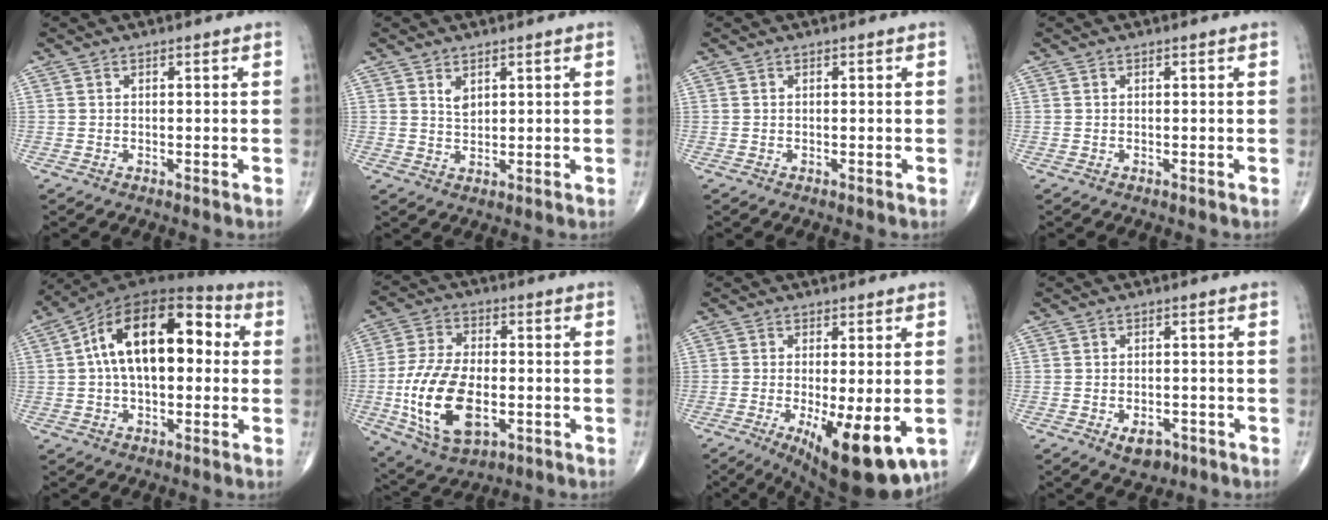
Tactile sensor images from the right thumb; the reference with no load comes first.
{"total": 2.3, "force": [1.3, 1.3, 1.4], "torque": [-0.019, -0.010, 0.028]}
{"total": 0.0}
{"total": 0.0}
{"total": 19.3, "force": [2.6, 10.5, 16.0], "torque": [-0.247, 0.041, 0.029]}
{"total": 17.2, "force": [-3.7, 9.5, 13.9], "torque": [-0.262, 0.004, -0.057]}
{"total": 14.3, "force": [-4.6, 4.7, 12.7], "torque": [-0.168, -0.021, -0.054]}
{"total": 4.3, "force": [-2.1, 2.7, 2.7], "torque": [-0.030, 0.006, -0.025]}